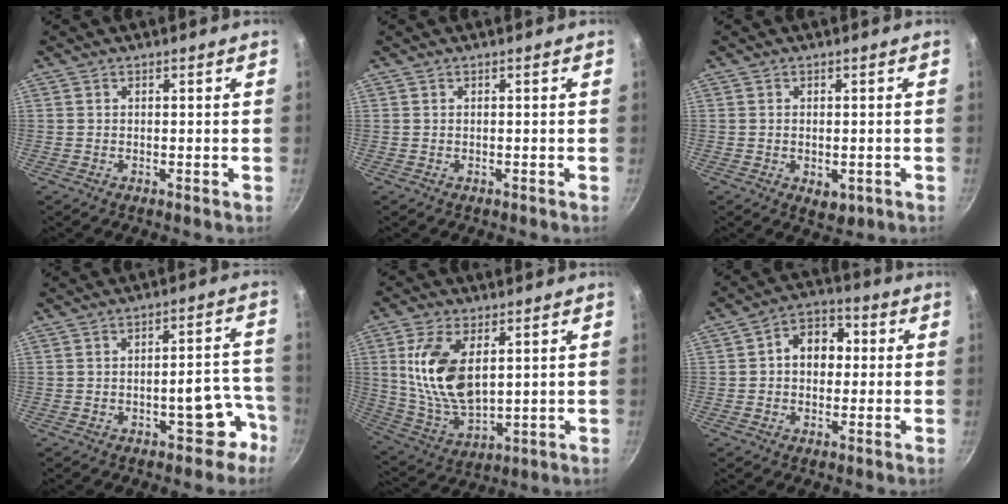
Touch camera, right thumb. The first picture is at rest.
{"total": 0.0}
{"total": 3.7, "force": [-0.9, 2.3, 2.8], "torque": [-0.038, -0.009, -0.009]}
{"total": 7.9, "force": [-4.1, 3.9, 5.4], "torque": [-0.016, 0.055, -0.040]}
{"total": 14.8, "force": [3.7, 7.9, 12.0], "torque": [-0.224, -0.024, 0.082]}
{"total": 8.6, "force": [0.8, 6.5, 5.6], "torque": [-0.042, 0.020, -0.001]}